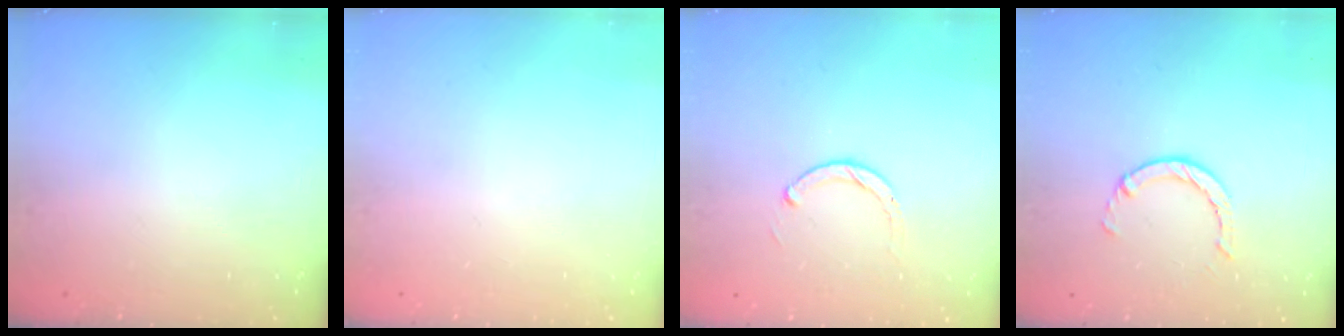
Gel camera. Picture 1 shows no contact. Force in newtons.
{"total": 0.0}
{"total": 2.5, "press": 2.5, "slide": 0.3}
{"total": 2.4, "press": 2.4, "slide": 0.4}